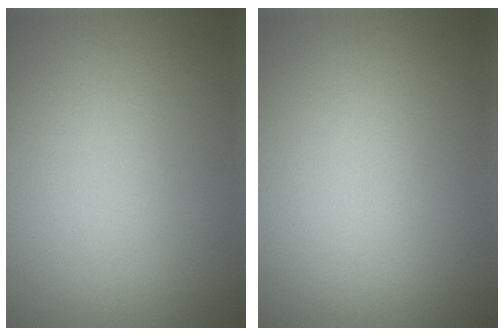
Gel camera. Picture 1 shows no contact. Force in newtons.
{"total": 0.0}